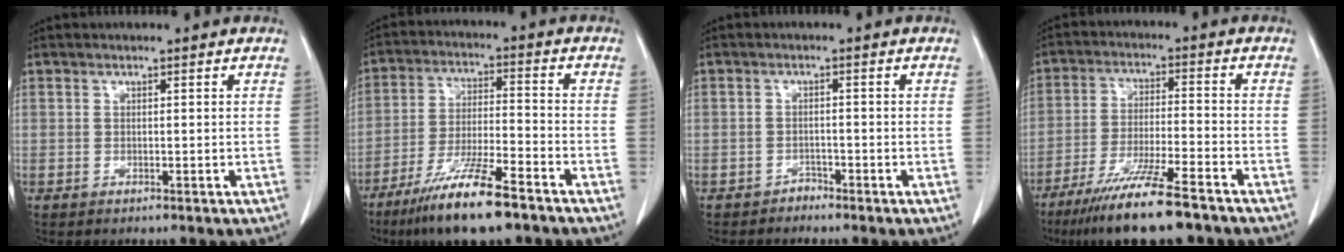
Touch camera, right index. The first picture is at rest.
{"total": 12.9, "force": [-8.9, 1.4, 9.2], "torque": [-0.175, -0.030, -0.159]}
{"total": 1.3, "force": [-1.1, 0.6, -0.1], "torque": [0.005, 0.002, -0.023]}
{"total": 12.7, "force": [-9.3, 0.6, 8.6], "torque": [-0.154, -0.036, -0.160]}